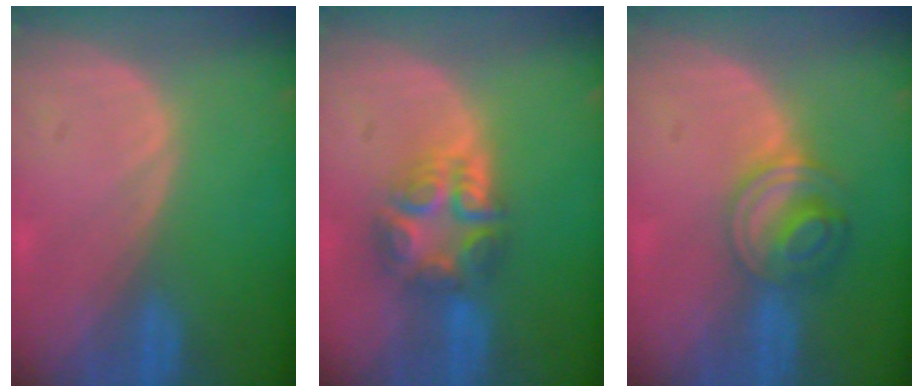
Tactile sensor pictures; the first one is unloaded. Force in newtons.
{"total": 8.0, "press": 6.8, "slide": 4.1}
{"total": 6.2, "press": 5.4, "slide": 3.0}